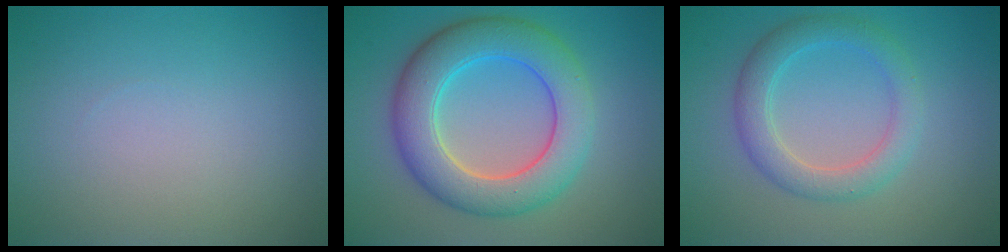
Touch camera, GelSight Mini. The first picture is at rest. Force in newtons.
{"total": 7.9, "press": 7.8, "slide": 0.2}
{"total": 3.6, "press": 3.6, "slide": 0.1}